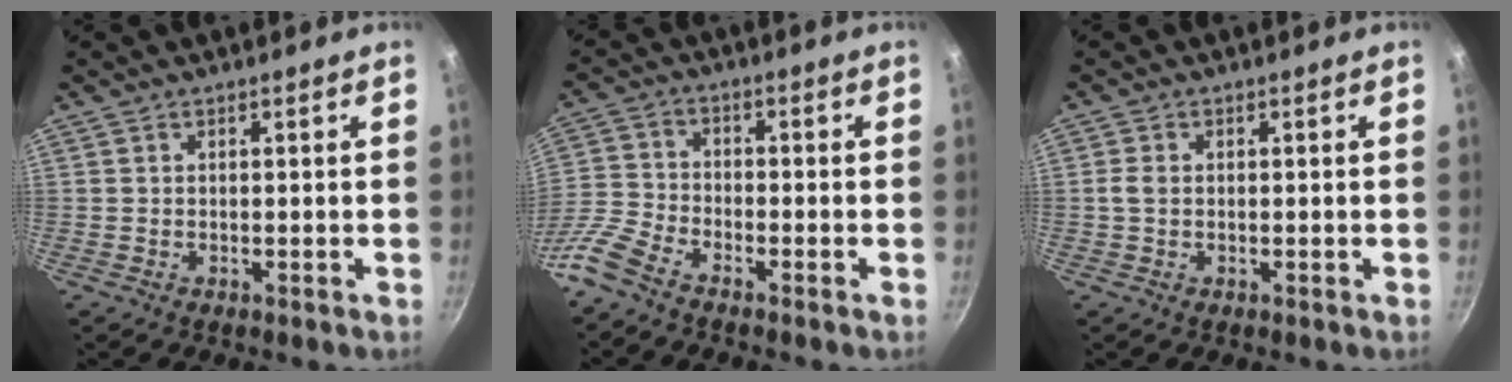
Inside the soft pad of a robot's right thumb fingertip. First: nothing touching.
{"total": 7.4, "force": [-5.7, 2.8, 3.8], "torque": [-0.090, 0.035, -0.140]}
{"total": 1.9, "force": [0.0, 1.4, 1.3], "torque": [-0.024, 0.005, -0.001]}